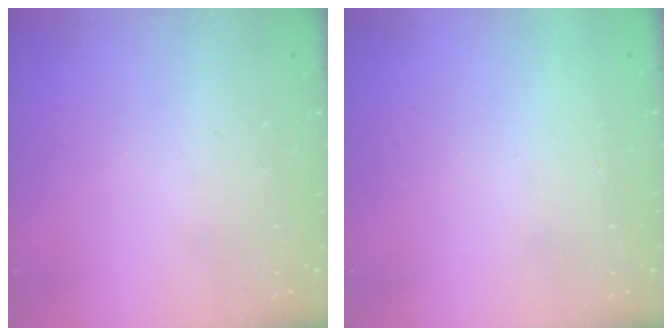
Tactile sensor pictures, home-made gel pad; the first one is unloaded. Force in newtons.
{"total": 1.8, "press": 1.8, "slide": 0.1}